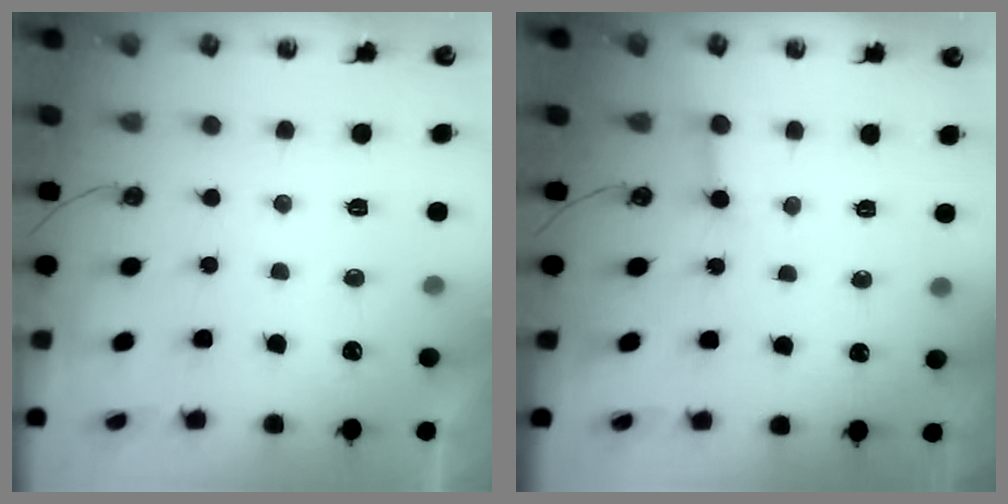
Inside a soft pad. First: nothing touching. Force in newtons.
{"total": 3.1, "press": 3.0, "slide": 0.3}